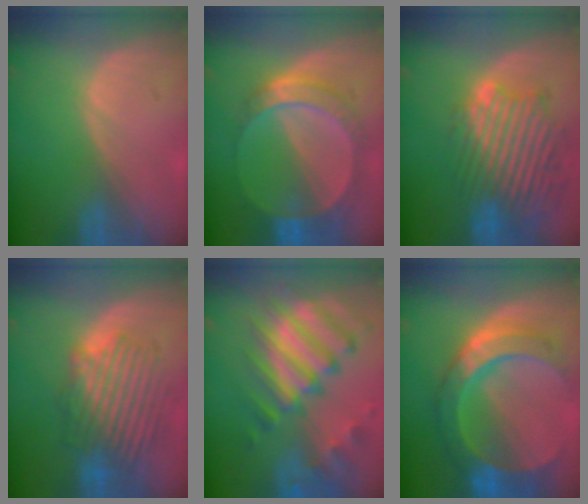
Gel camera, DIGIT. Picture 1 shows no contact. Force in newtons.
{"total": 7.8, "press": 7.5, "slide": 2.0}
{"total": 12.3, "press": 11.0, "slide": 5.5}
{"total": 8.5, "press": 8.3, "slide": 1.7}
{"total": 11.9, "press": 10.3, "slide": 5.9}
{"total": 11.0, "press": 11.0, "slide": 0.9}